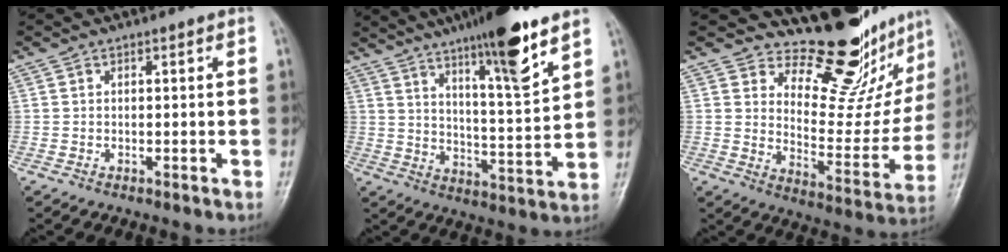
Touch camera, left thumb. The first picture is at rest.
{"total": 15.7, "force": [10.3, 2.1, 11.7], "torque": [-0.177, -0.057, 0.168]}
{"total": 17.4, "force": [14.6, 6.2, 7.1], "torque": [-0.038, -0.136, 0.200]}